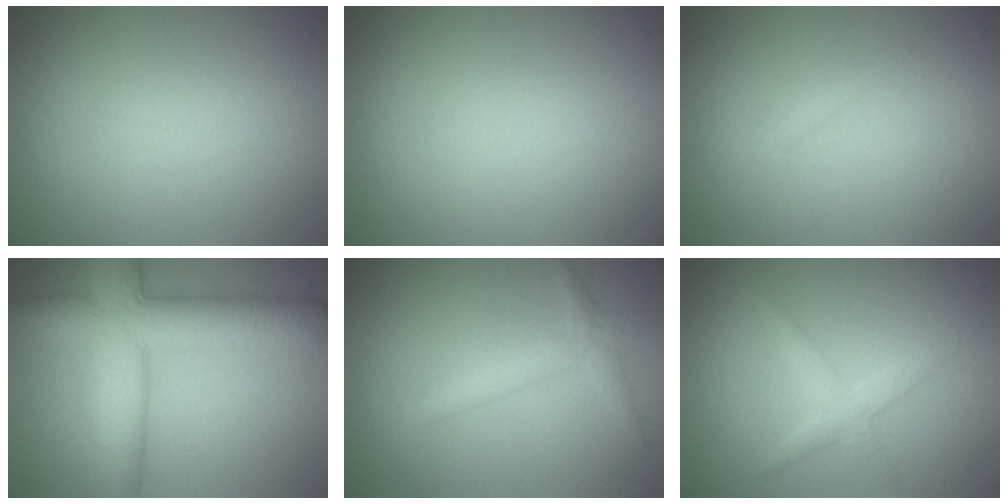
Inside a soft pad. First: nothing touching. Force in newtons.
{"total": 0.0}
{"total": 0.8, "press": 0.8, "slide": 0.1}
{"total": 8.5, "press": 8.5, "slide": 0.3}
{"total": 1.9, "press": 1.9, "slide": 0.1}
{"total": 1.9, "press": 1.9, "slide": 0.1}